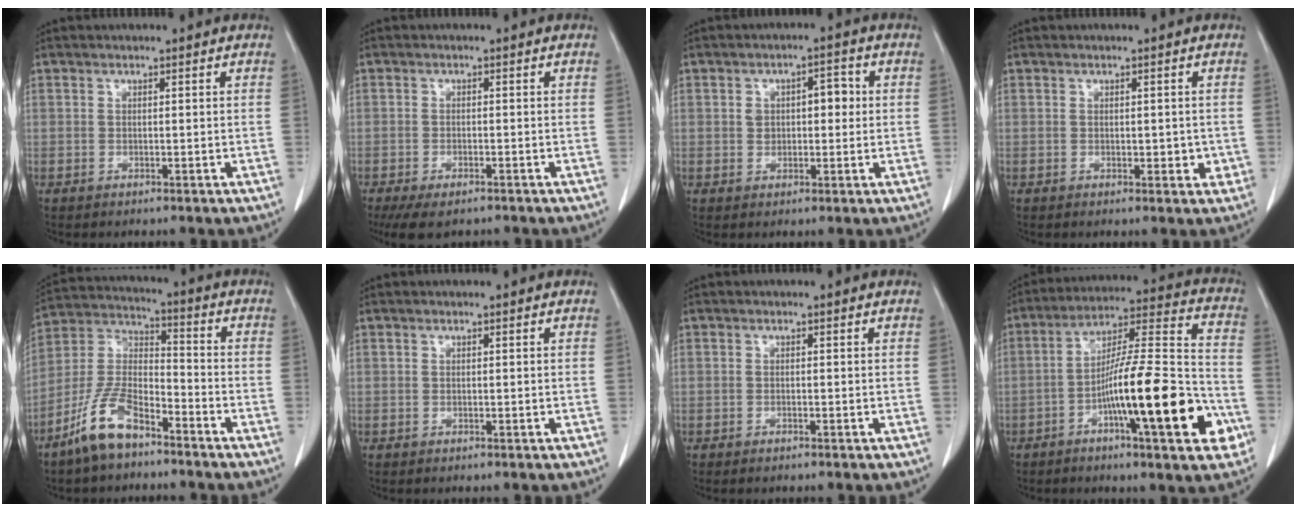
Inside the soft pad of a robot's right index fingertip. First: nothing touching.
{"total": 6.4, "force": [-4.8, 2.2, 3.6], "torque": [-0.054, -0.011, -0.075]}
{"total": 5.0, "force": [0.8, 2.8, 4.0], "torque": [-0.061, 0.022, 0.017]}
{"total": 2.5, "force": [-0.3, 1.4, 2.0], "torque": [-0.020, 0.001, 0.002]}
{"total": 11.1, "force": [-7.8, 4.0, 6.9], "torque": [-0.156, 0.001, -0.156]}
{"total": 0.0}
{"total": 0.7, "force": [-0.6, 0.0, 0.4], "torque": [-0.011, -0.002, -0.010]}
{"total": 20.3, "force": [-7.3, 2.2, 18.9], "torque": [-0.283, 0.006, -0.111]}